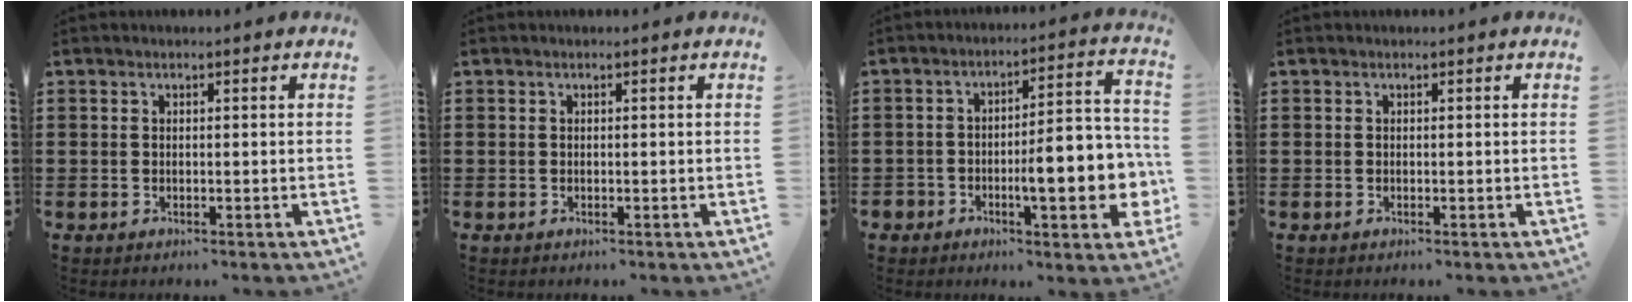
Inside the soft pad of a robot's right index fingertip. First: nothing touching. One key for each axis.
{"total": 0.0}
{"total": 10.4, "fx": -3.0, "fy": 4.1, "fz": 9.1, "tx": -0.116, "ty": -0.010, "tz": -0.053}
{"total": 0.0}